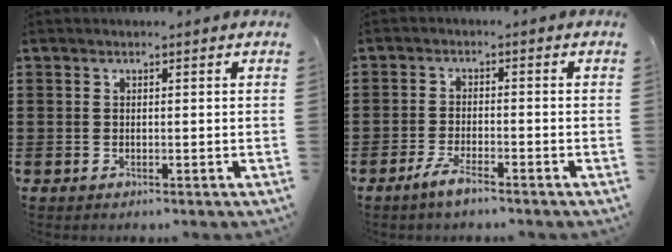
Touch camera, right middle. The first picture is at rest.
{"total": 3.4, "force": [-2.5, 0.4, 2.3], "torque": [-0.051, 0.000, -0.050]}